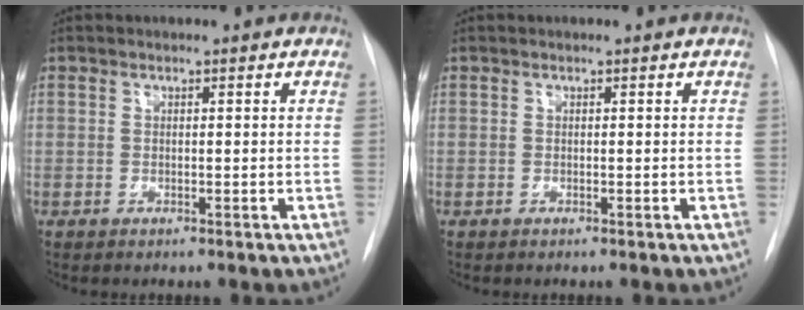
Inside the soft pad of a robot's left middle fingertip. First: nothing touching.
{"total": 0.0}